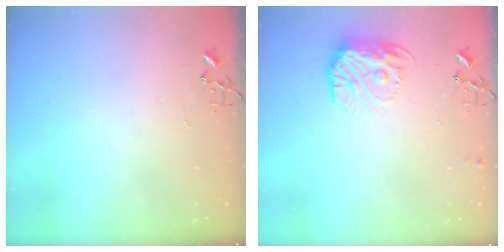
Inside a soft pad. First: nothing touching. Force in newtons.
{"total": 14.6, "press": 14.6, "slide": 1.0}